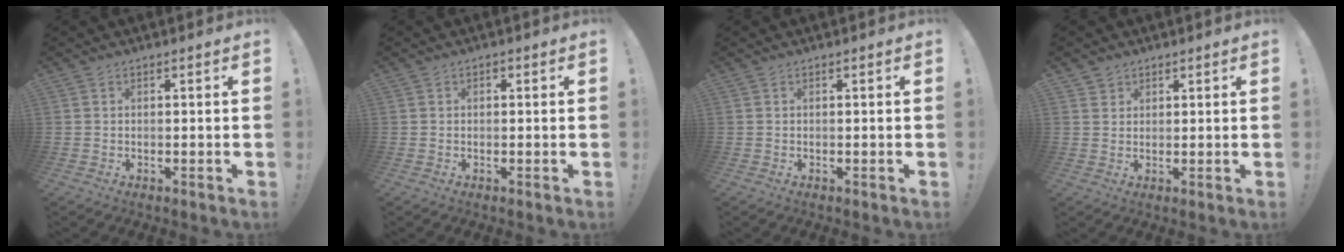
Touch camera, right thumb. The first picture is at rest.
{"total": 1.2, "force": [0.2, 1.0, 0.6], "torque": [-0.005, 0.003, 0.001]}
{"total": 0.0}
{"total": 2.1, "force": [1.5, 1.5, 0.1], "torque": [0.005, -0.009, 0.026]}